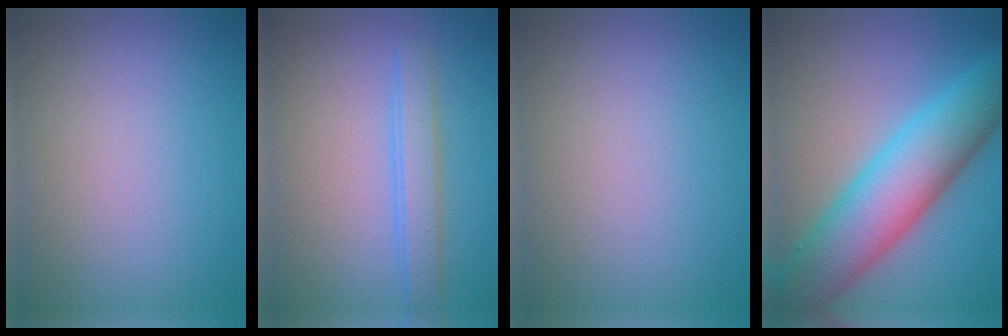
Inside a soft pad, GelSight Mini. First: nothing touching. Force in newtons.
{"total": 2.5, "press": 2.5, "slide": 0.1}
{"total": 0.0}
{"total": 10.2, "press": 10.2, "slide": 0.3}